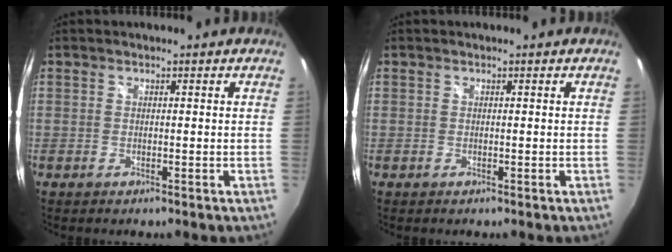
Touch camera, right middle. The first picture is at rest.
{"total": 0.0}